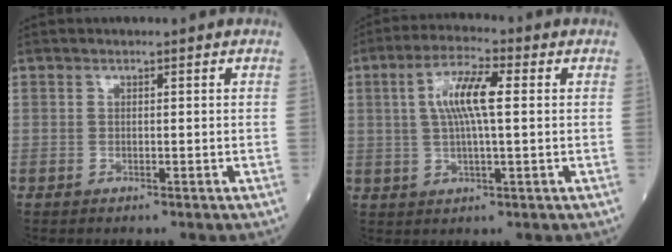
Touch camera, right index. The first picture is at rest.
{"total": 7.8, "force": [1.5, 1.2, 7.6], "torque": [-0.152, 0.010, 0.026]}